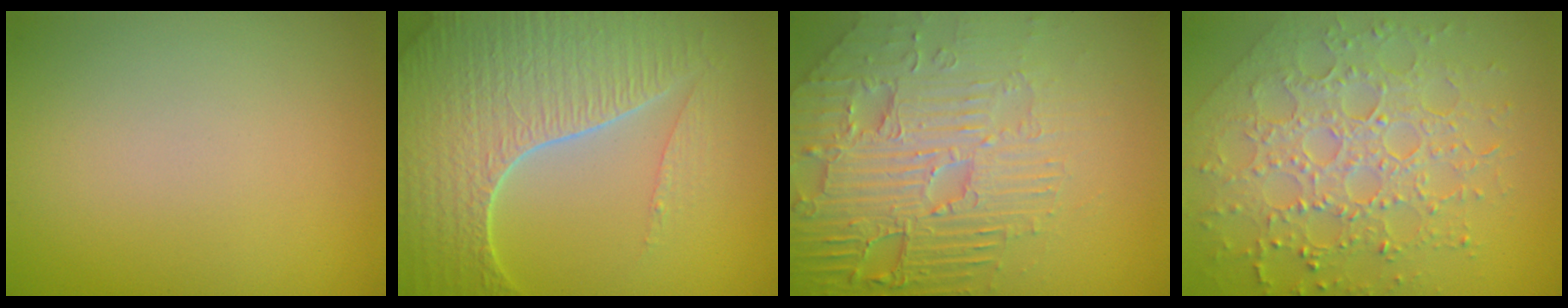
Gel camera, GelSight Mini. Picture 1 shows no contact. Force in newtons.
{"total": 7.5, "press": 5.6, "slide": 5.0}
{"total": 8.1, "press": 5.9, "slide": 5.5}
{"total": 7.4, "press": 5.4, "slide": 5.1}